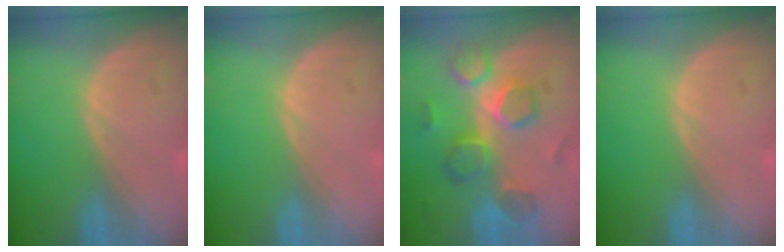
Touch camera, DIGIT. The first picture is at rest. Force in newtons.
{"total": 0.0}
{"total": 8.7, "press": 8.4, "slide": 2.0}
{"total": 0.0}